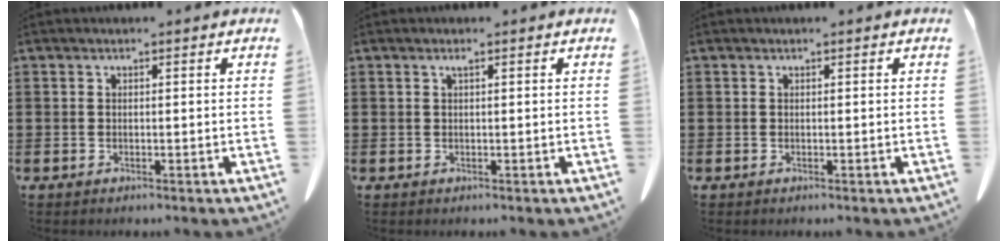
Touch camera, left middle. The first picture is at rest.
{"total": 0.7, "force": [0.3, 0.0, 0.6], "torque": [-0.012, 0.000, 0.005]}
{"total": 0.0}